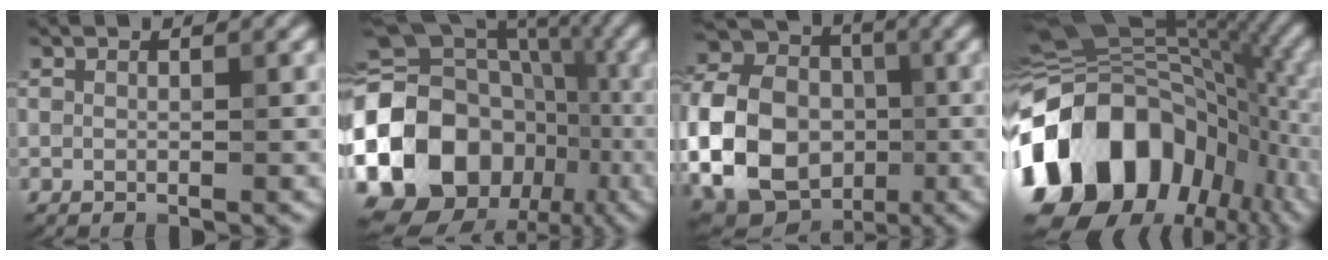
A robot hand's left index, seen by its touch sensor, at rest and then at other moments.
{"total": 19.6, "force": [-5.6, 15.9, 10.1], "torque": [-0.212, 0.001, -0.104]}
{"total": 16.1, "force": [-3.0, 13.1, 8.9], "torque": [-0.191, -0.006, -0.071]}
{"total": 18.0, "force": [-5.9, 12.6, 11.3], "torque": [-0.227, -0.003, -0.111]}